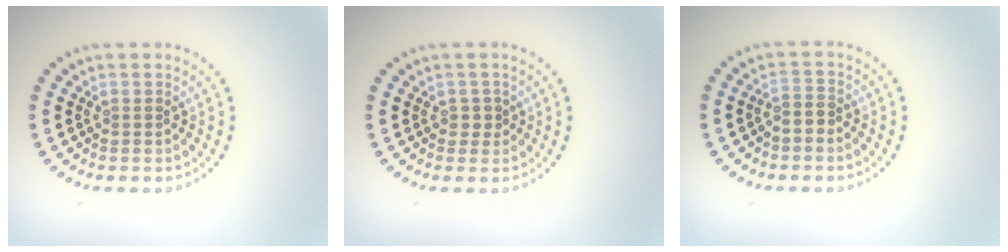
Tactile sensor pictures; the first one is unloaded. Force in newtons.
{"total": 1.0, "press": 0.9, "slide": 0.5}
{"total": 1.7, "press": 1.4, "slide": 1.1}